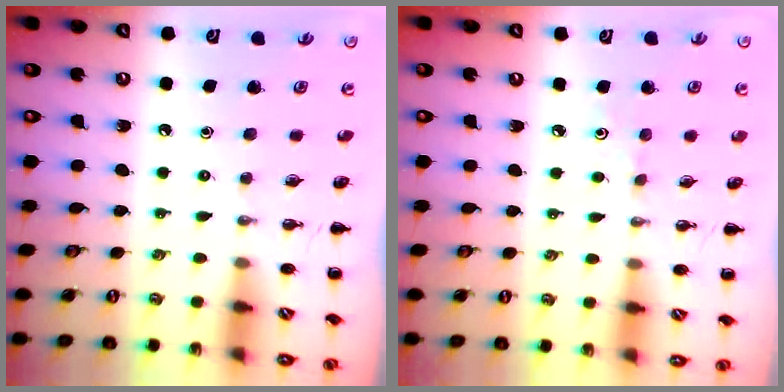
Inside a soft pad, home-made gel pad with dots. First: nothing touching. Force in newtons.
{"total": 3.2, "press": 3.0, "slide": 1.2}